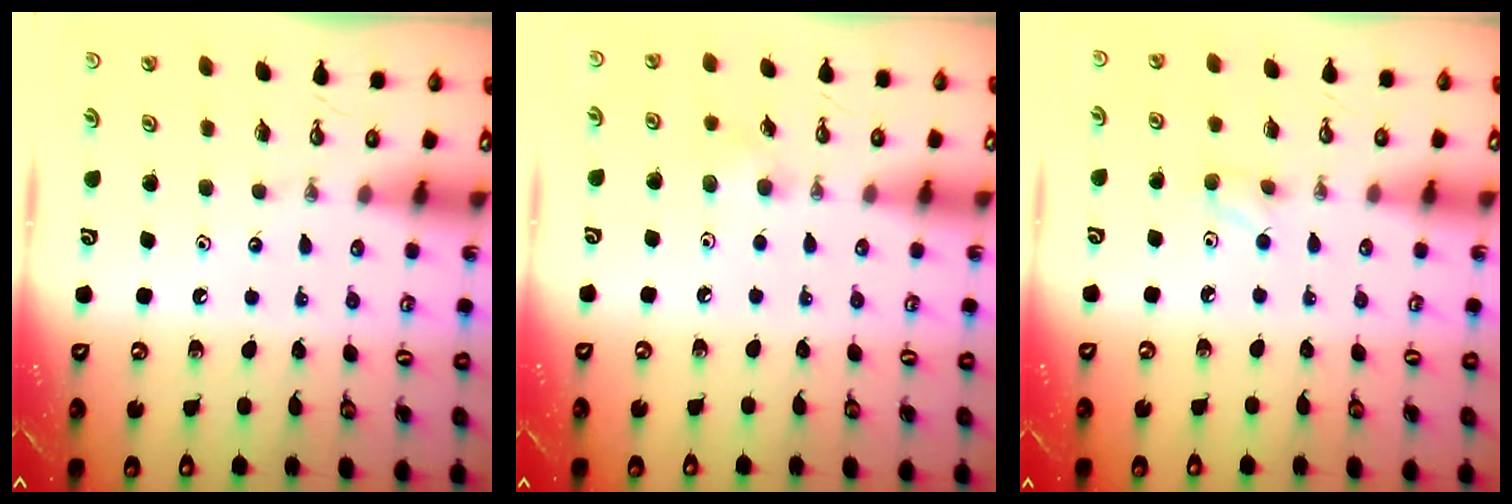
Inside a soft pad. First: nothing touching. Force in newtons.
{"total": 5.7, "press": 5.5, "slide": 1.5}
{"total": 4.5, "press": 4.5, "slide": 0.8}